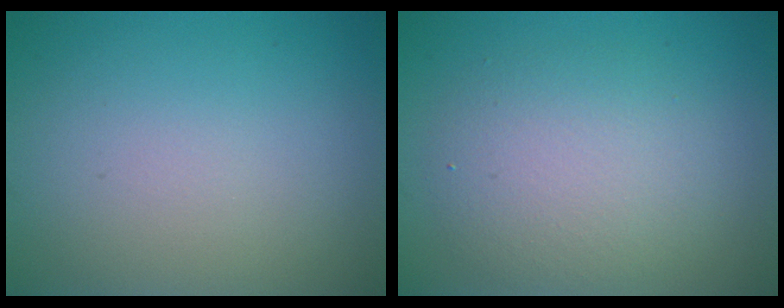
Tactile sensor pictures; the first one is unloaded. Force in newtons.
{"total": 4.4, "press": 4.4, "slide": 0.0}